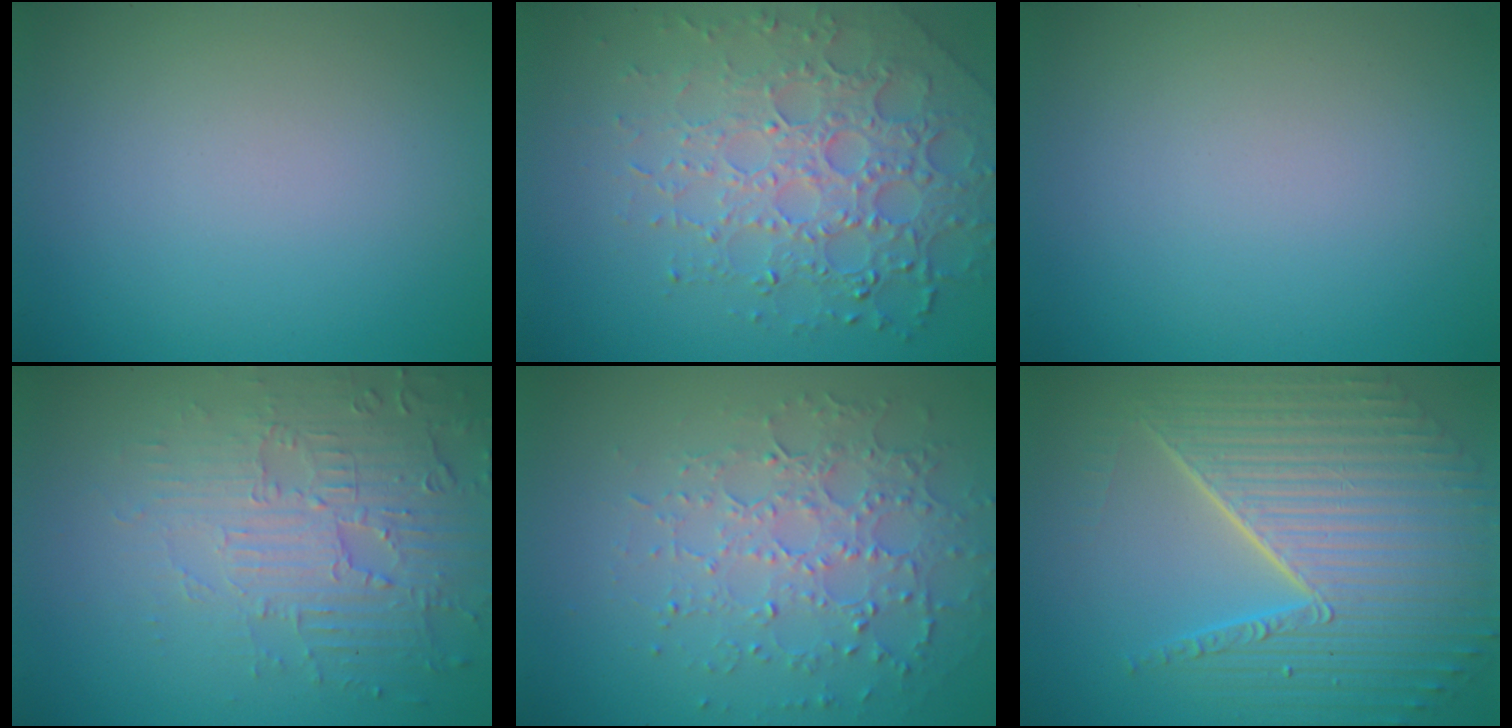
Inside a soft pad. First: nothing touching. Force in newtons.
{"total": 7.0, "press": 5.1, "slide": 4.7}
{"total": 0.0}
{"total": 4.1, "press": 3.9, "slide": 1.2}
{"total": 4.5, "press": 3.5, "slide": 2.9}
{"total": 10.2, "press": 6.6, "slide": 7.8}